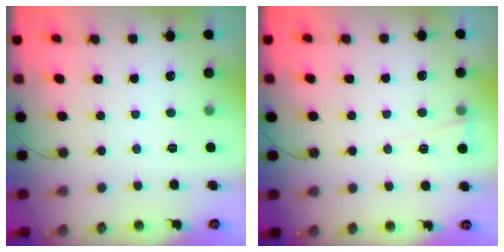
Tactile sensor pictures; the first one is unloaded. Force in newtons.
{"total": 3.0, "press": 2.8, "slide": 1.1}